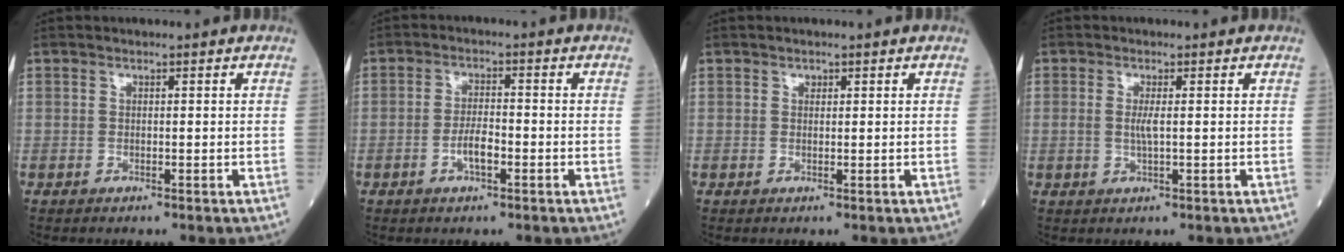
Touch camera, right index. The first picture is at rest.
{"total": 3.5, "force": [-1.4, 0.9, 3.1], "torque": [-0.059, 0.003, -0.027]}
{"total": 0.5, "force": [0.3, 0.4, 0.2], "torque": [0.000, -0.001, 0.002]}
{"total": 1.9, "force": [0.1, 0.1, 1.9], "torque": [-0.044, -0.002, 0.001]}